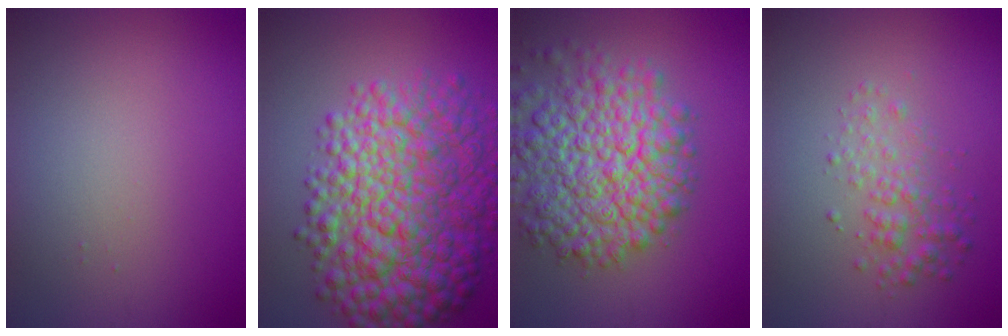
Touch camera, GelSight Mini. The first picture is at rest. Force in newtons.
{"total": 11.8, "press": 11.8, "slide": 0.2}
{"total": 10.1, "press": 10.1, "slide": 0.5}
{"total": 2.5, "press": 2.5, "slide": 0.0}